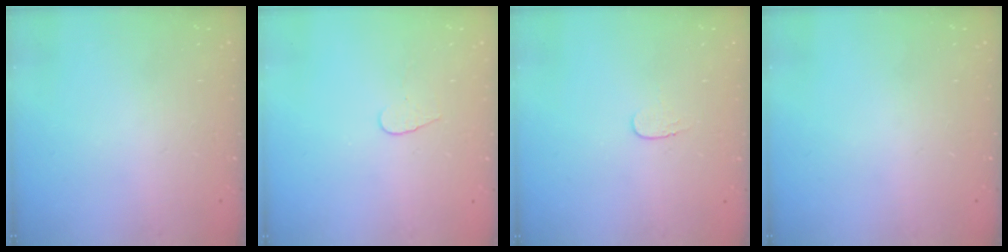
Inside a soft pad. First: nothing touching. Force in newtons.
{"total": 4.0, "press": 4.0, "slide": 0.4}
{"total": 3.4, "press": 3.4, "slide": 0.4}
{"total": 0.0}